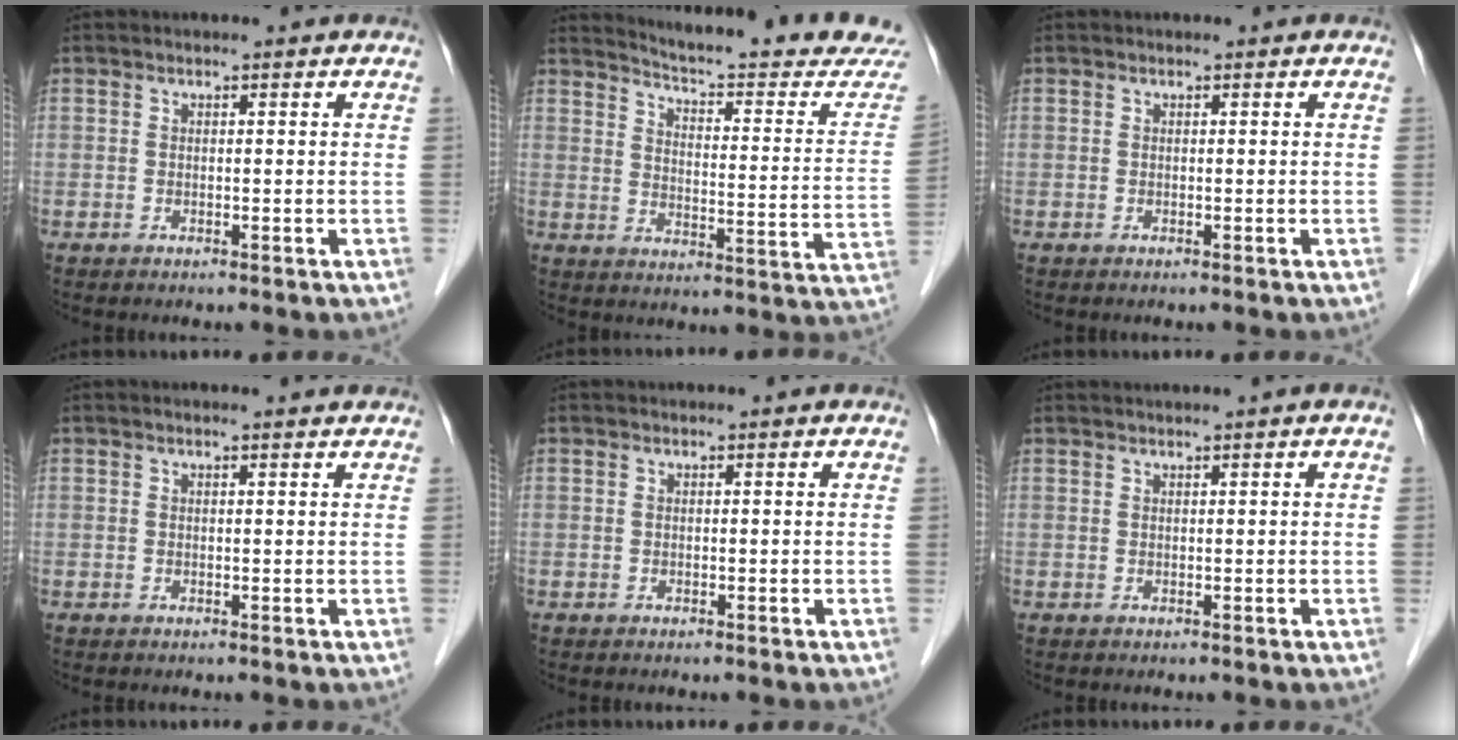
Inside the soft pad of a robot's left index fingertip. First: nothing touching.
{"total": 20.9, "force": [20.0, 0.8, 5.8], "torque": [-0.081, -0.110, 0.235]}
{"total": 0.0}
{"total": 1.2, "force": [1.1, 0.0, 0.6], "torque": [-0.013, 0.006, 0.011]}
{"total": 0.0}
{"total": 0.8, "force": [0.3, -0.4, 0.6], "torque": [-0.016, -0.002, 0.016]}